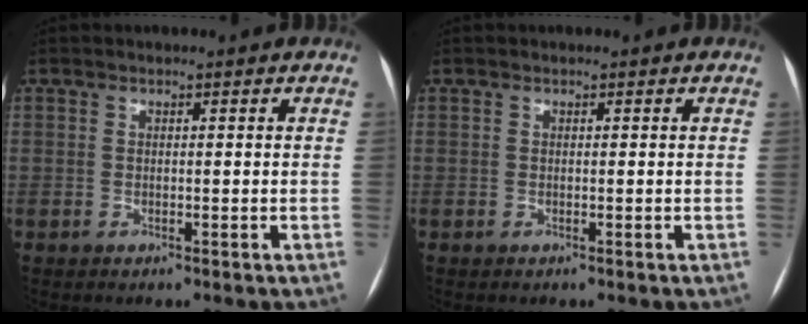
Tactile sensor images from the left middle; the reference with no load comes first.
{"total": 0.0}